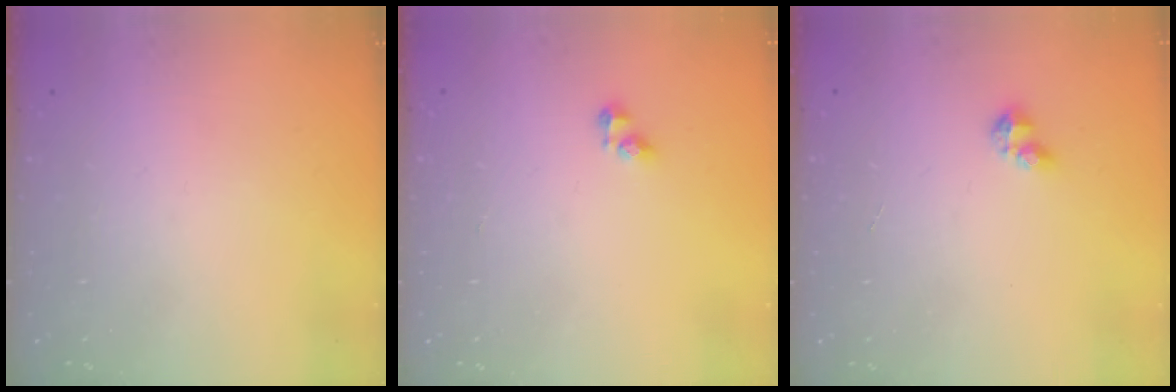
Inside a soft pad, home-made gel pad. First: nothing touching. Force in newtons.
{"total": 2.8, "press": 2.8, "slide": 0.3}
{"total": 3.4, "press": 3.4, "slide": 0.5}